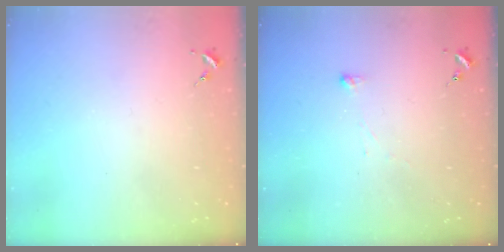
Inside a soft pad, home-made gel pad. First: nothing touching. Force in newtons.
{"total": 2.9, "press": 2.9, "slide": 0.3}